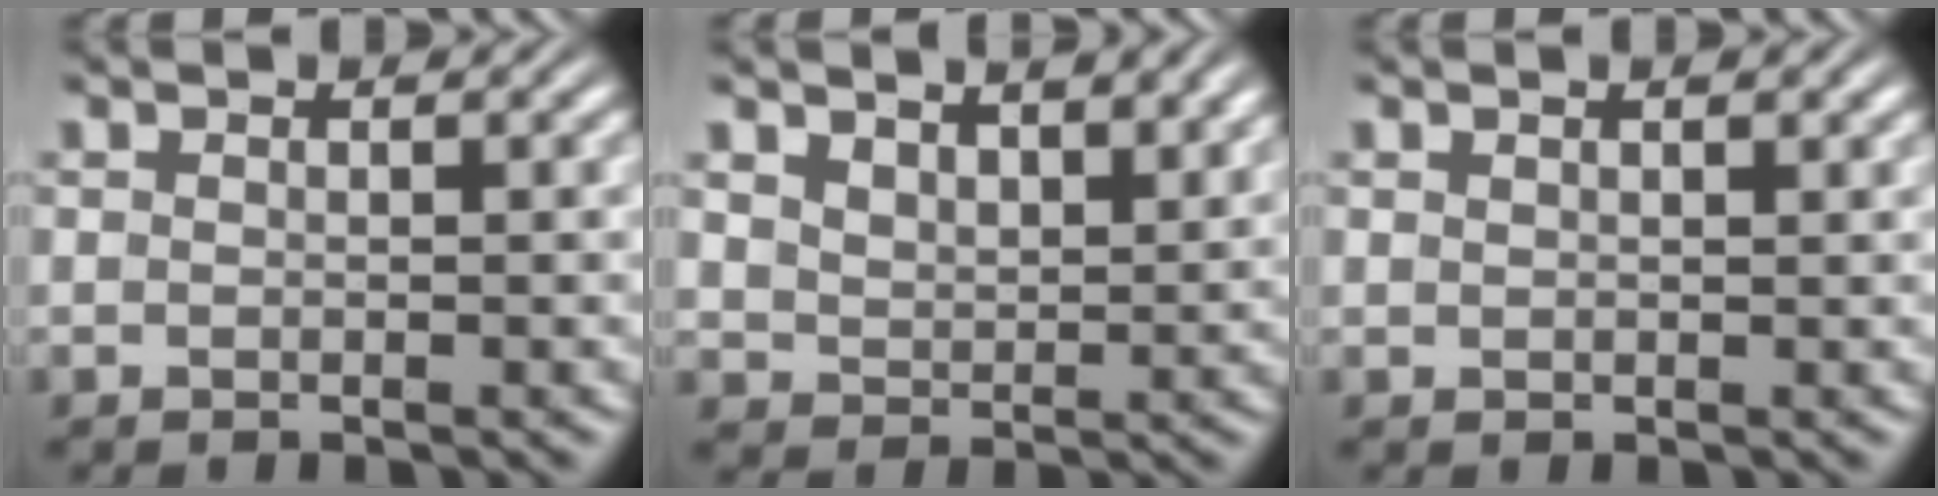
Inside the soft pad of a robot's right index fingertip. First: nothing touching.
{"total": 3.6, "force": [3.0, 1.8, 0.9], "torque": [-0.024, -0.009, 0.059]}
{"total": 0.5, "force": [0.5, 0.0, 0.1], "torque": [-0.001, -0.003, 0.015]}